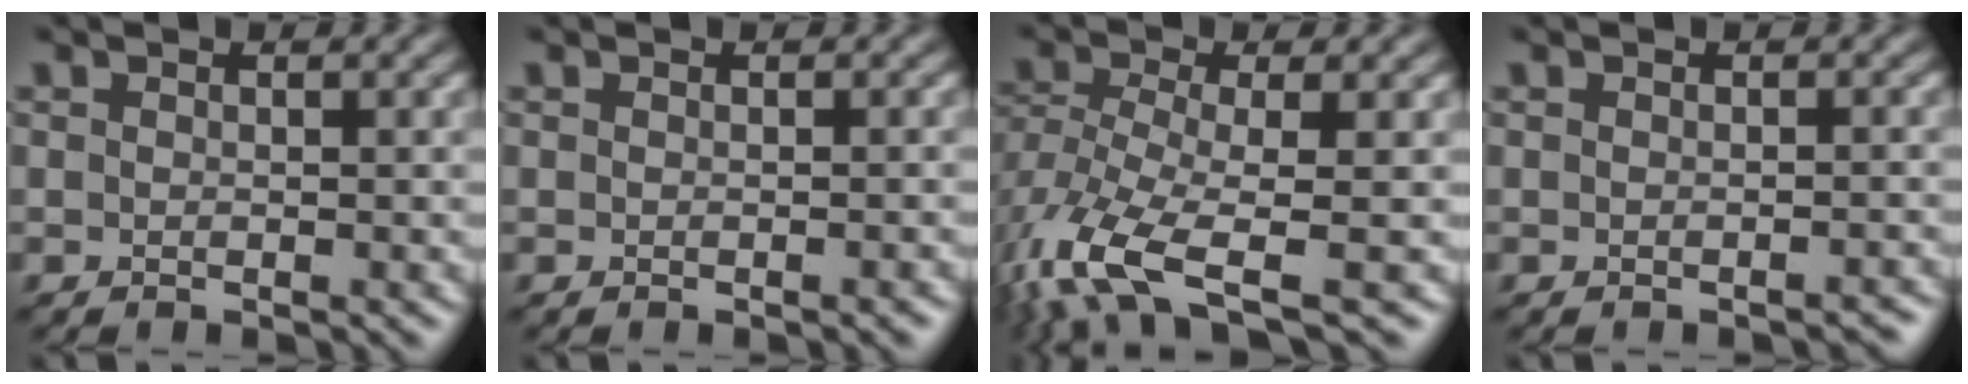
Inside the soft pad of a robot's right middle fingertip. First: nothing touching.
{"total": 0.9, "force": [-0.6, 0.2, 0.6], "torque": [-0.001, 0.000, -0.005]}
{"total": 8.5, "force": [-4.3, 3.2, 6.7], "torque": [-0.152, -0.008, -0.087]}
{"total": 1.8, "force": [-1.7, 0.3, 0.5], "torque": [0.003, 0.005, -0.016]}